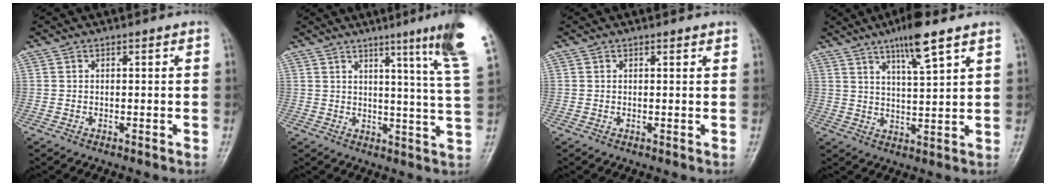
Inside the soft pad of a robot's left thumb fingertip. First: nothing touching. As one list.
[{"total": 14.4, "force": [8.9, -1.0, 11.3], "torque": [-0.146, -0.061, 0.100]}, {"total": 0.7, "force": [0.6, 0.2, 0.2], "torque": [-0.004, -0.003, 0.007]}, {"total": 8.8, "force": [5.7, 1.1, 6.6], "torque": [-0.110, -0.032, 0.097]}]